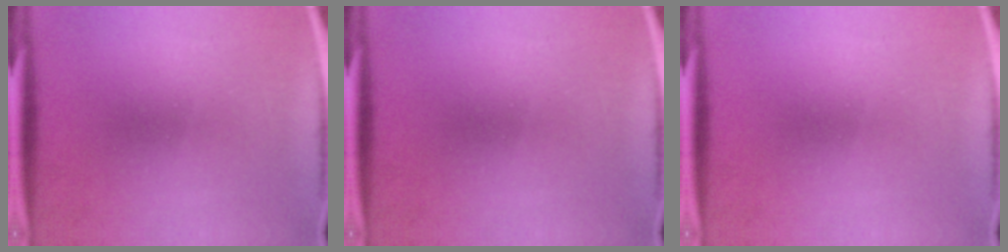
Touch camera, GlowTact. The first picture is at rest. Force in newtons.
{"total": 0.0}
{"total": 0.0}